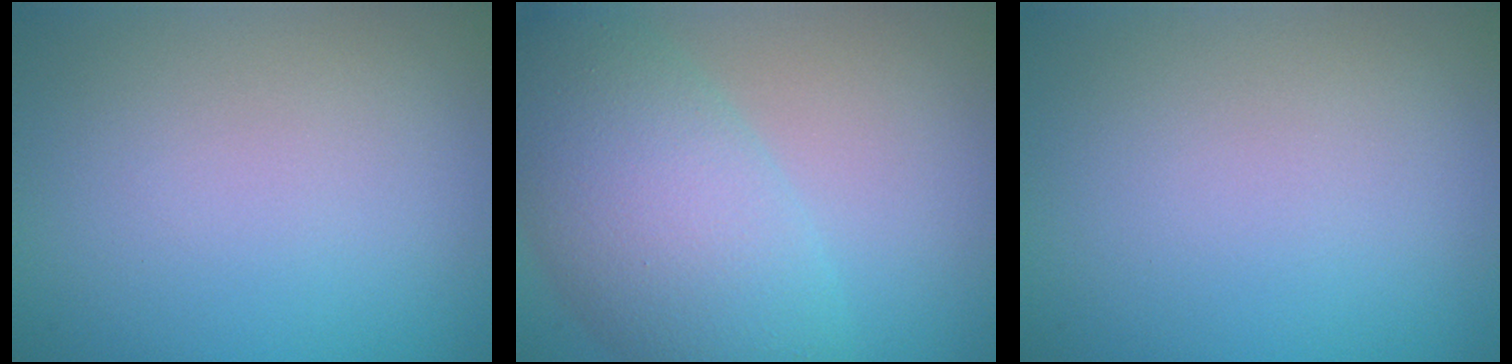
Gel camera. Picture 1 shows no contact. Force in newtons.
{"total": 8.3, "press": 8.3, "slide": 0.2}
{"total": 0.0}